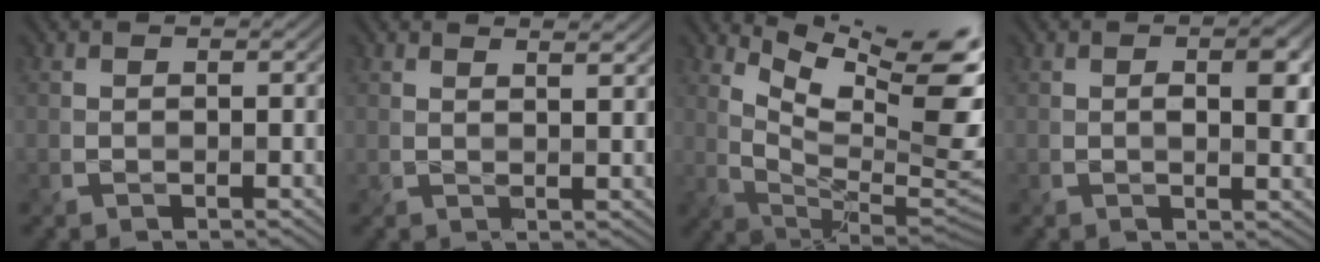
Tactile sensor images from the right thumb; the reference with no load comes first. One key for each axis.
{"total": 2.5, "fx": 2.1, "fy": 0.2, "fz": 1.3, "tx": -0.023, "ty": -0.004, "tz": 0.038}
{"total": 13.1, "fx": 6.7, "fy": 3.9, "fz": 10.5, "tx": -0.183, "ty": 0.002, "tz": 0.121}
{"total": 3.8, "fx": 0.7, "fy": 1.8, "fz": 3.2, "tx": -0.051, "ty": -0.004, "tz": 0.013}